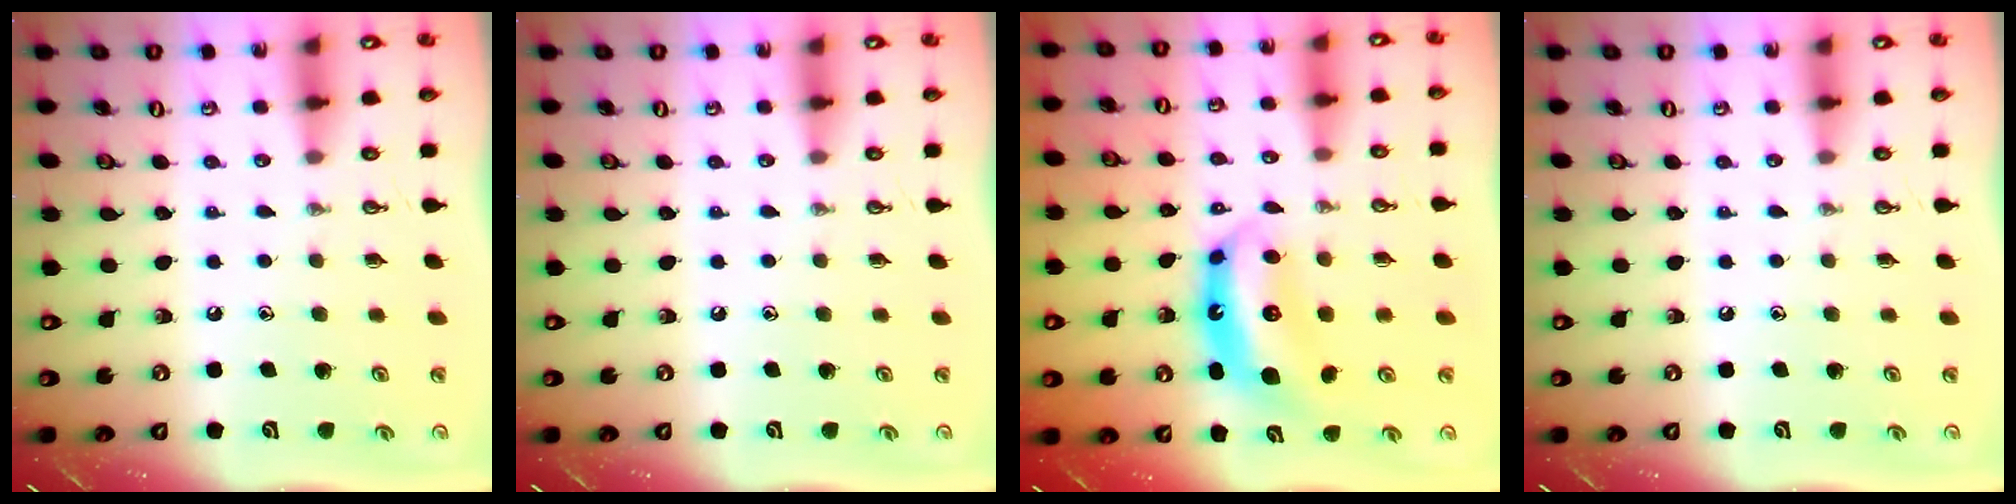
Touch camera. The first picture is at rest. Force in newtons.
{"total": 0.0}
{"total": 7.5, "press": 7.4, "slide": 0.6}
{"total": 0.0}